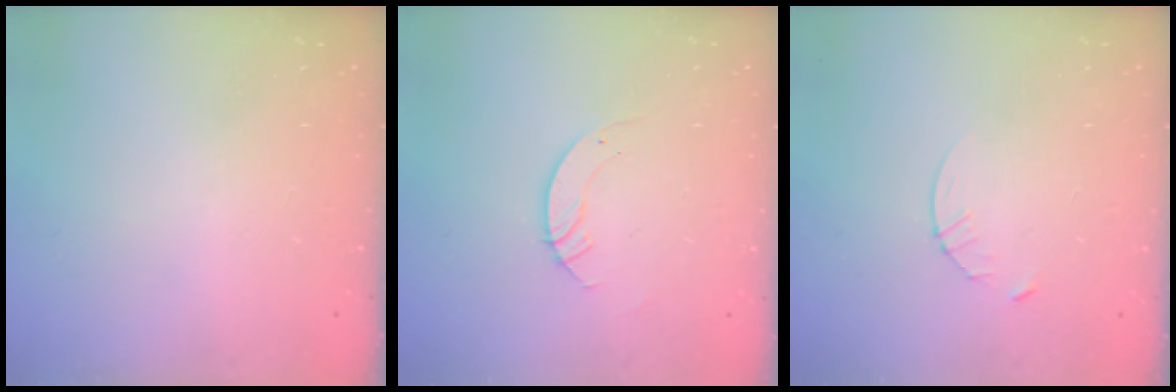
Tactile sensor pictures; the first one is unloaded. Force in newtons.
{"total": 3.5, "press": 3.5, "slide": 0.1}
{"total": 3.3, "press": 3.2, "slide": 0.4}